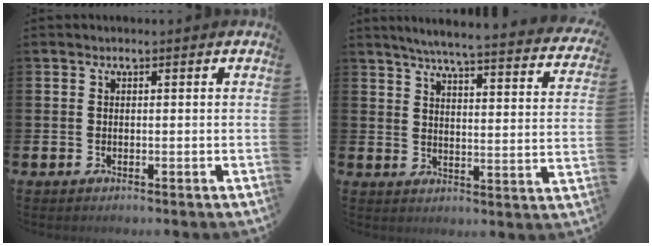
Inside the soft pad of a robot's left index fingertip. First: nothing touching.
{"total": 5.3, "force": [4.8, -0.1, 2.1], "torque": [-0.056, -0.042, 0.077]}